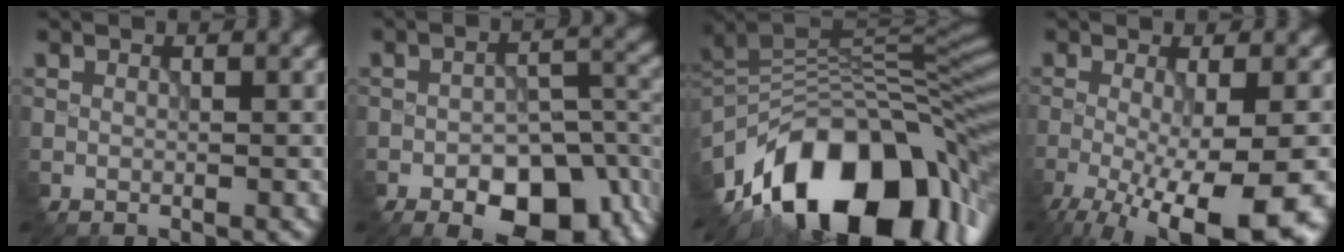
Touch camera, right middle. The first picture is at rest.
{"total": 9.6, "force": [-5.2, 4.9, 6.4], "torque": [-0.085, -0.013, -0.074]}
{"total": 16.0, "force": [-7.5, 8.4, 11.3], "torque": [-0.179, 0.011, -0.130]}
{"total": 11.7, "force": [-5.3, 3.2, 10.0], "torque": [-0.170, -0.024, -0.082]}